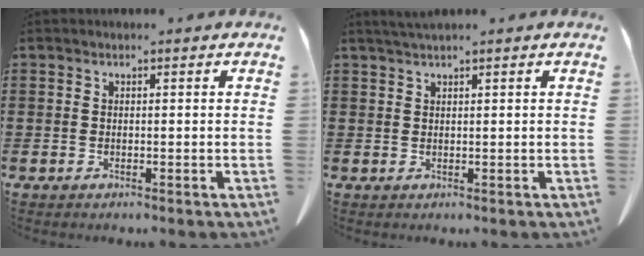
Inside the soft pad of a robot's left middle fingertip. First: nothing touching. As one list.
[{"total": 1.4, "force": [1.2, -0.1, 0.8], "torque": [-0.016, 0.000, 0.023]}]